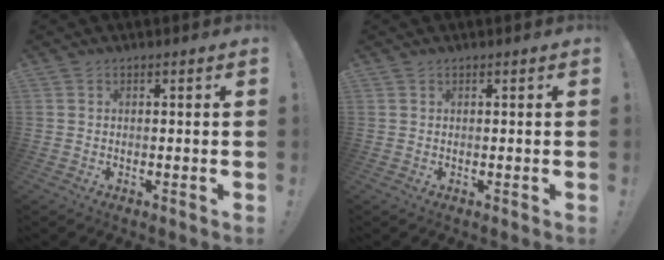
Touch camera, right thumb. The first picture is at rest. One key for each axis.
{"total": 0.0}